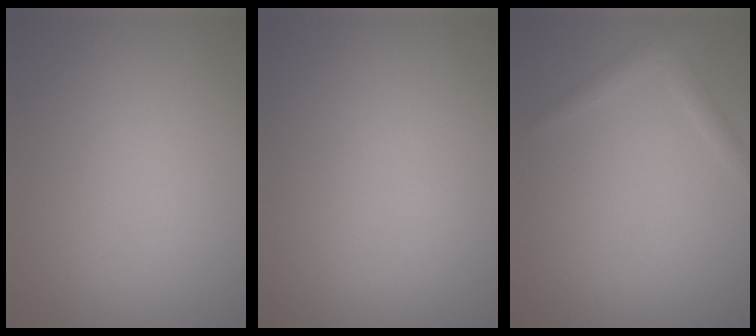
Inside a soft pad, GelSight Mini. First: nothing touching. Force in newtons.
{"total": 0.0}
{"total": 1.4, "press": 1.4, "slide": 0.1}